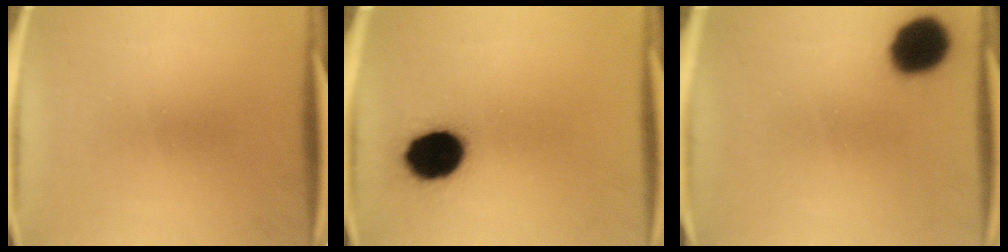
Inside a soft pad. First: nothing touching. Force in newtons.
{"total": 13.9}
{"total": 12.7}